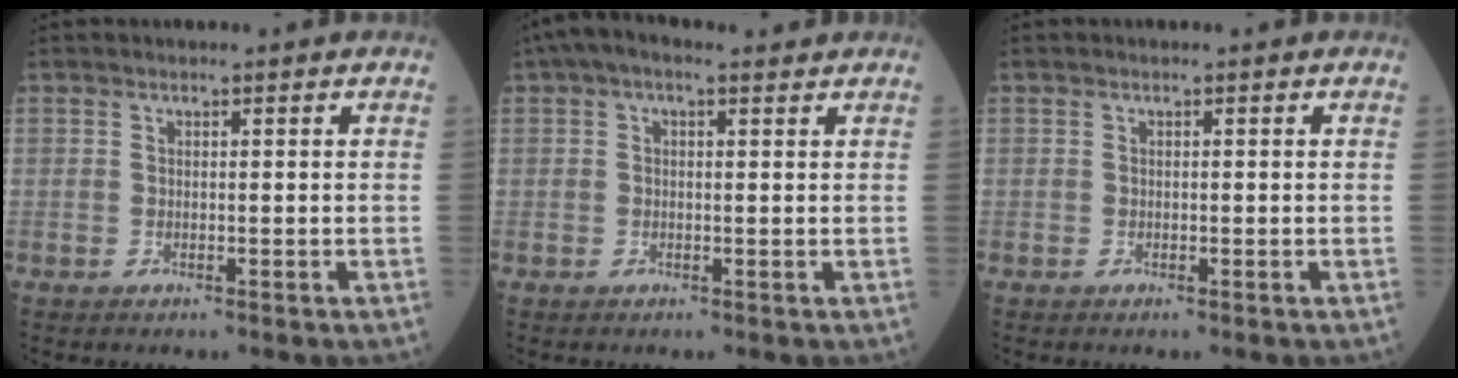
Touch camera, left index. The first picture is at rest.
{"total": 4.2, "force": [2.6, 1.7, 2.8], "torque": [-0.061, 0.034, 0.041]}
{"total": 0.0}